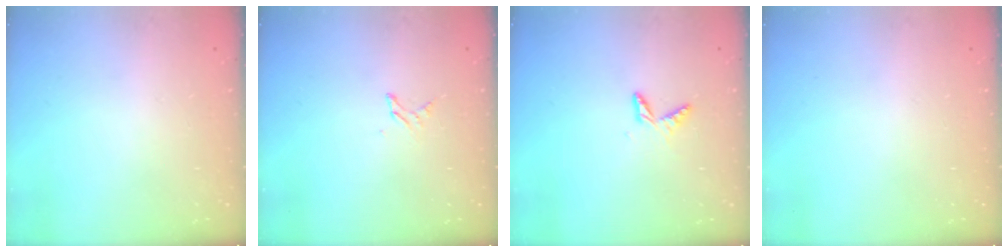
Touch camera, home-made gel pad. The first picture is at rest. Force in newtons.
{"total": 2.9, "press": 2.9, "slide": 0.3}
{"total": 4.0, "press": 4.0, "slide": 0.3}
{"total": 0.0}